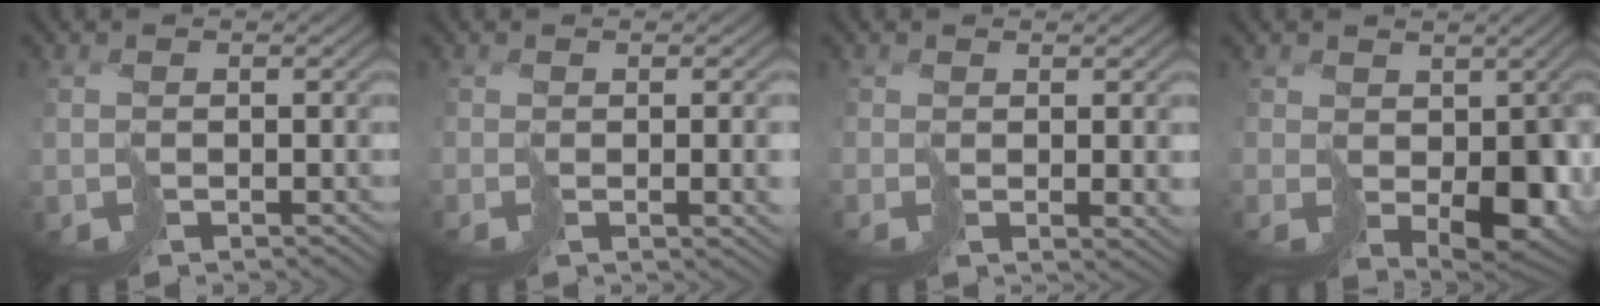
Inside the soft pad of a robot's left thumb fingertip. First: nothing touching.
{"total": 2.9, "force": [-0.5, 1.1, 2.6], "torque": [-0.031, -0.019, 0.014]}
{"total": 1.9, "force": [0.2, 1.0, 1.6], "torque": [-0.021, -0.017, 0.017]}
{"total": 5.8, "force": [0.3, 4.3, 3.8], "torque": [-0.060, -0.027, 0.014]}